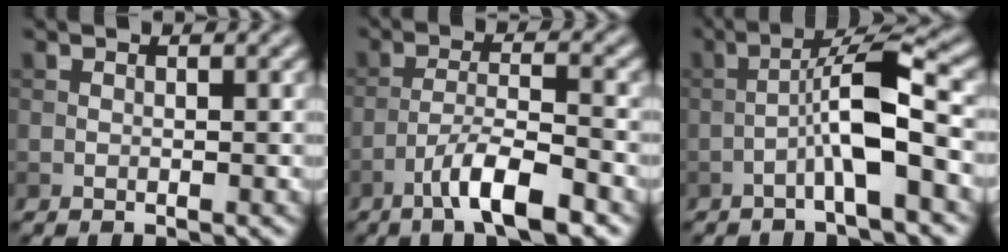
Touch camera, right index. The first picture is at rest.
{"total": 6.2, "force": [-3.9, 1.2, 4.7], "torque": [-0.079, 0.007, -0.072]}
{"total": 5.7, "force": [-2.0, 0.7, 5.3], "torque": [-0.092, 0.026, -0.041]}